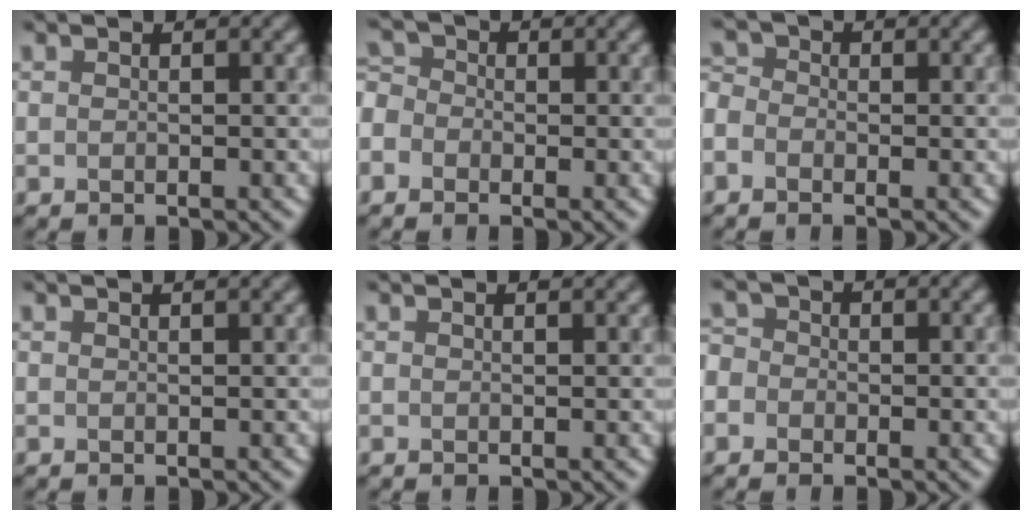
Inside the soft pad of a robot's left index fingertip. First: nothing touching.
{"total": 2.7, "force": [-1.3, 2.2, 0.7], "torque": [-0.008, 0.017, -0.039]}
{"total": 1.7, "force": [-1.0, 1.4, 0.5], "torque": [-0.008, 0.007, -0.029]}
{"total": 1.5, "force": [1.1, 0.4, 1.0], "torque": [-0.005, 0.003, -0.002]}
{"total": 1.1, "force": [0.9, 0.2, 0.6], "torque": [-0.003, -0.002, 0.002]}
{"total": 2.4, "force": [-0.7, 2.3, 0.4], "torque": [0.009, 0.018, -0.042]}